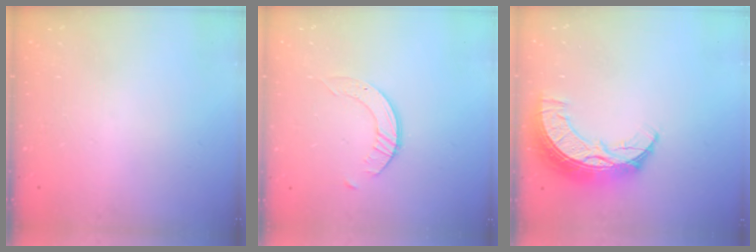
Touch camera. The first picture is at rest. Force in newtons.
{"total": 2.5, "press": 2.5, "slide": 0.3}
{"total": 13.4, "press": 13.3, "slide": 0.9}